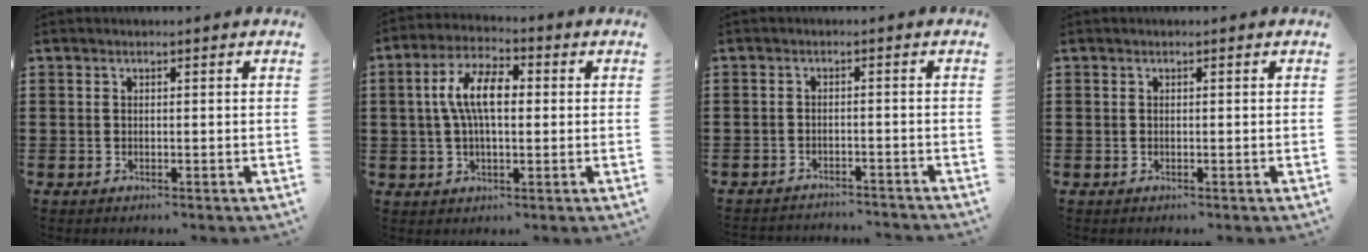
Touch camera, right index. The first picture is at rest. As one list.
[{"total": 8.2, "force": [0.8, 3.7, 7.3], "torque": [-0.161, 0.009, 0.005]}, {"total": 2.0, "force": [-2.0, 0.0, 0.1], "torque": [-0.006, 0.001, -0.044]}, {"total": 0.0}]